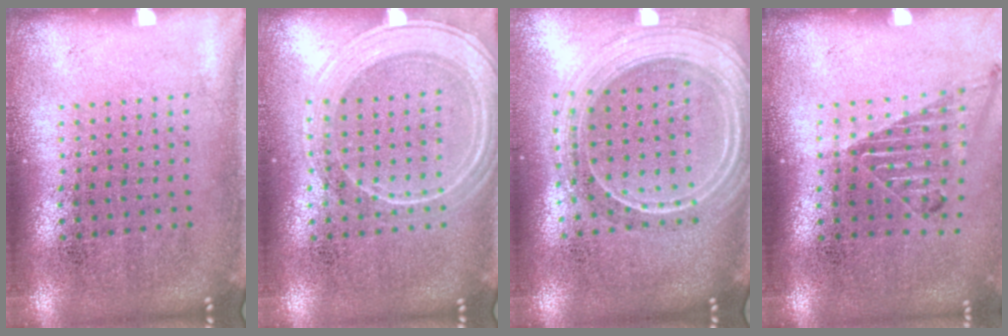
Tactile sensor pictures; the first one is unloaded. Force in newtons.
{"total": 1.8, "press": 1.8, "slide": 0.2}
{"total": 2.5, "press": 2.1, "slide": 1.3}
{"total": 1.2, "press": 1.1, "slide": 0.3}